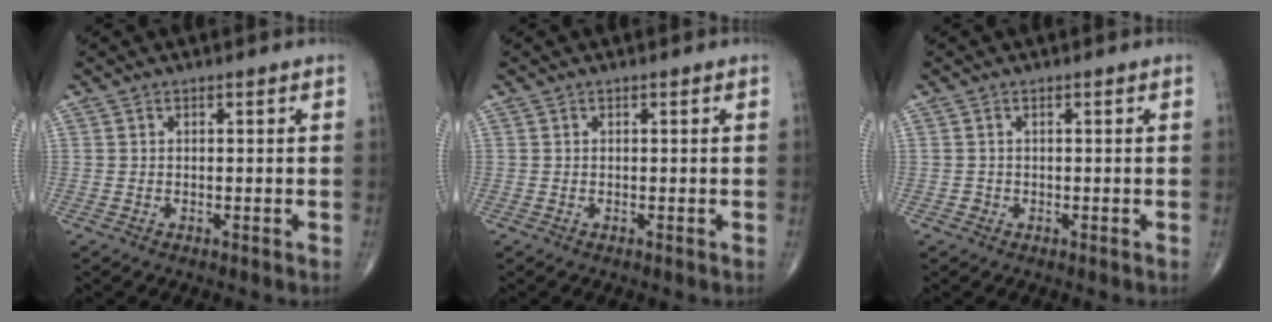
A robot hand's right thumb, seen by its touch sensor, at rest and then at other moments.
{"total": 0.0}
{"total": 0.7, "force": [-0.3, 0.6, 0.0], "torque": [0.000, 0.003, -0.005]}